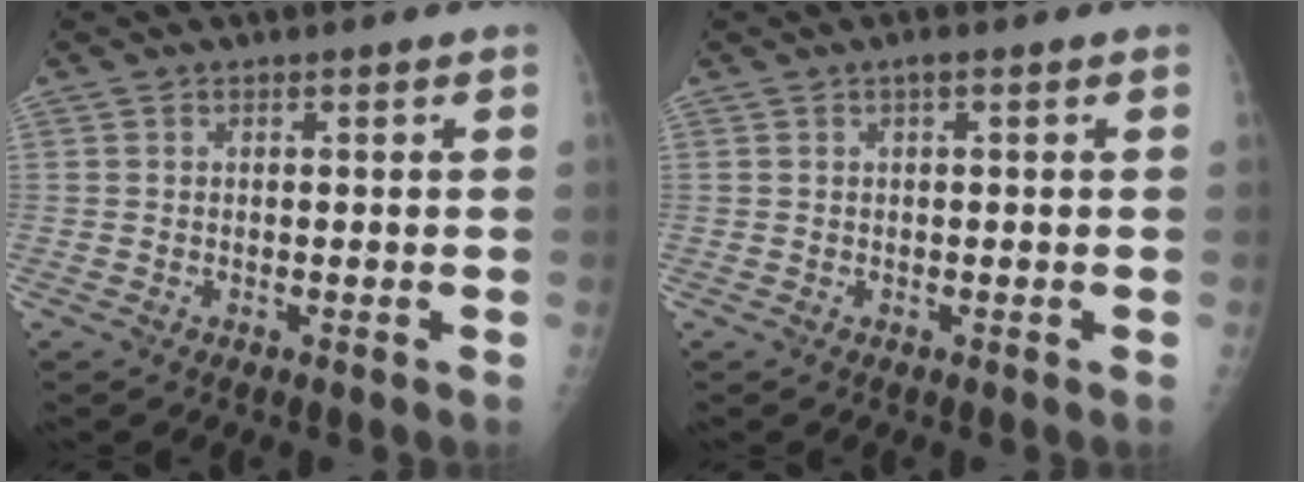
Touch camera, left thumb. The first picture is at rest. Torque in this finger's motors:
{"motor_torque": [0.00, 0.00, 0.13, 0.12, 0.04]}